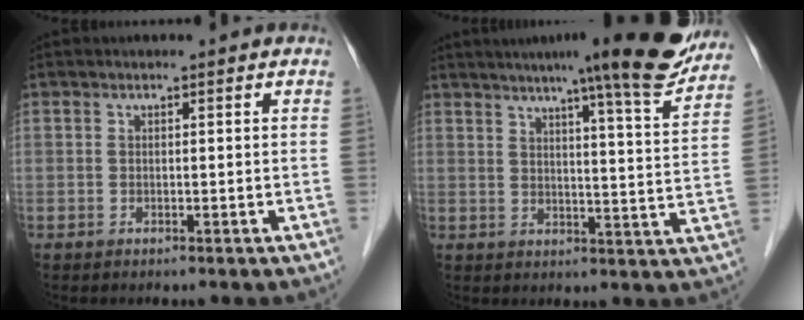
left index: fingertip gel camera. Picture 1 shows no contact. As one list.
[{"total": 17.2, "force": [14.0, 0.3, 9.9], "torque": [-0.127, -0.012, 0.170]}]